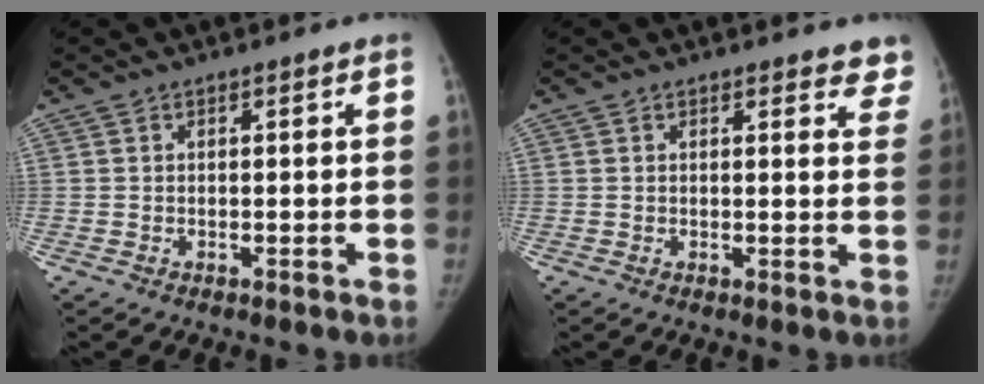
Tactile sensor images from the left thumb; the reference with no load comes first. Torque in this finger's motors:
{"motor_torque": [-0.20, 0.09, 0.24, 0.03, -0.03]}